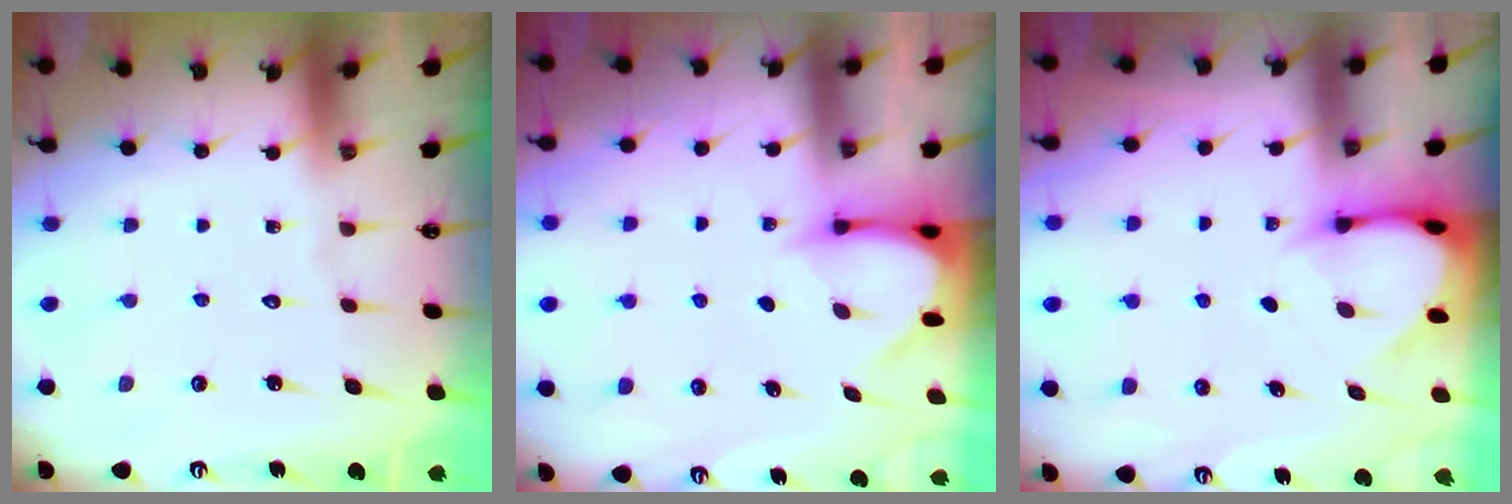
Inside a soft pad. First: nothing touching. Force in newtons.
{"total": 3.7, "press": 3.7, "slide": 0.2}
{"total": 3.7, "press": 3.7, "slide": 0.1}